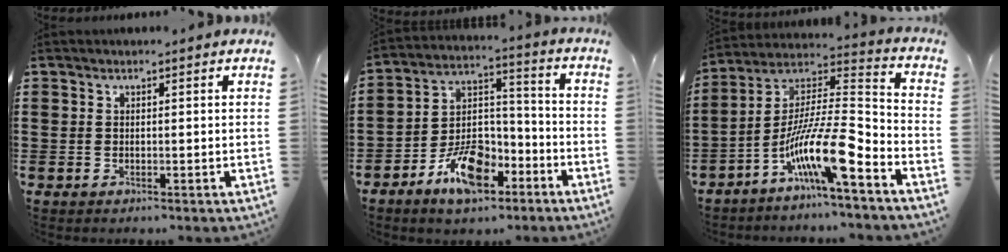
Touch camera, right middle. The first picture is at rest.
{"total": 10.7, "force": [-6.8, 4.7, 6.7], "torque": [-0.131, 0.018, -0.124]}
{"total": 12.5, "force": [-7.7, 1.3, 9.8], "torque": [-0.203, -0.016, -0.156]}